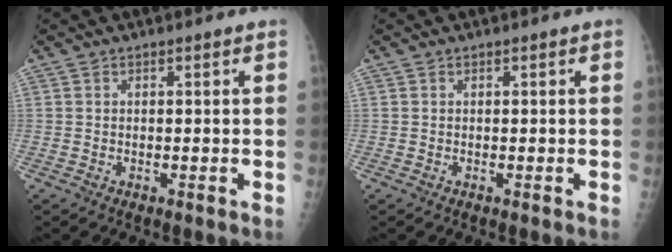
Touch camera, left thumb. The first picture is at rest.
{"total": 0.0}